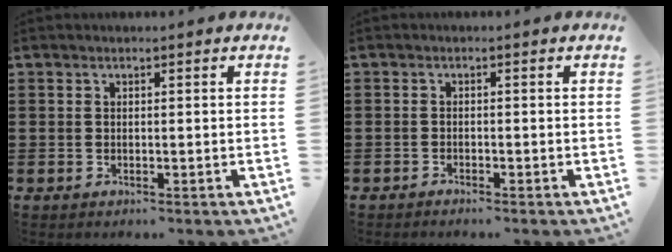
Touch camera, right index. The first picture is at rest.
{"total": 0.9, "force": [-0.9, 0.1, 0.1], "torque": [-0.003, 0.001, -0.019]}